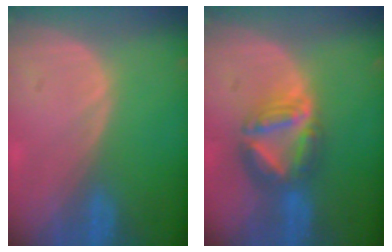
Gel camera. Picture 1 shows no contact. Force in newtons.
{"total": 7.5, "press": 6.7, "slide": 3.5}